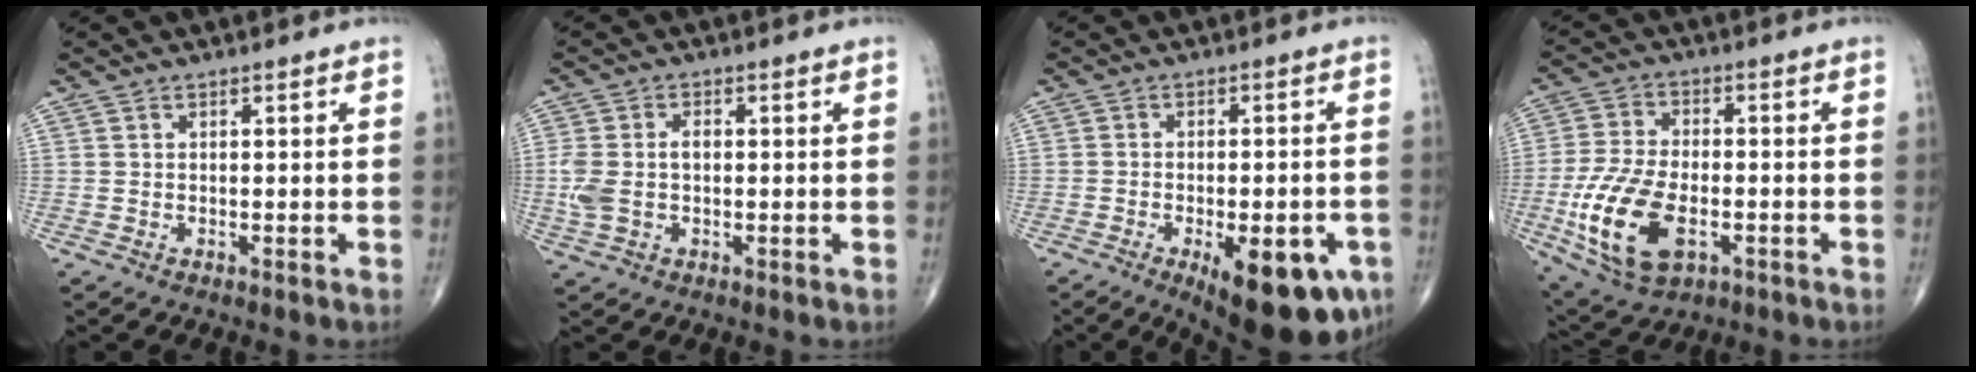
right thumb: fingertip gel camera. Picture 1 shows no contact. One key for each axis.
{"total": 5.9, "fx": -0.2, "fy": 3.7, "fz": 4.7, "tx": -0.116, "ty": 0.015, "tz": -0.002}
{"total": 16.4, "fx": -7.3, "fy": 6.4, "fz": 13.1, "tx": -0.130, "ty": 0.008, "tz": -0.085}
{"total": 15.9, "fx": -4.6, "fy": 8.6, "fz": 12.6, "tx": -0.255, "ty": 0.002, "tz": -0.077}